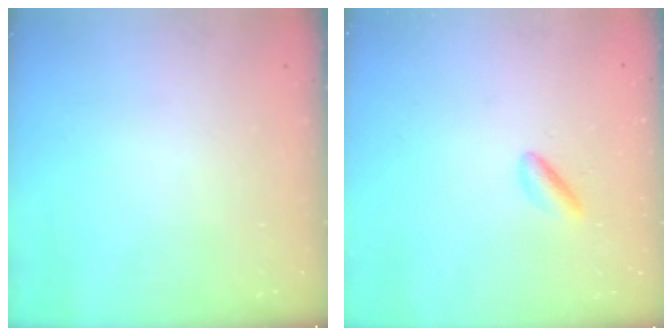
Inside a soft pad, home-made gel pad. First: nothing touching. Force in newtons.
{"total": 2.1, "press": 2.0, "slide": 0.8}